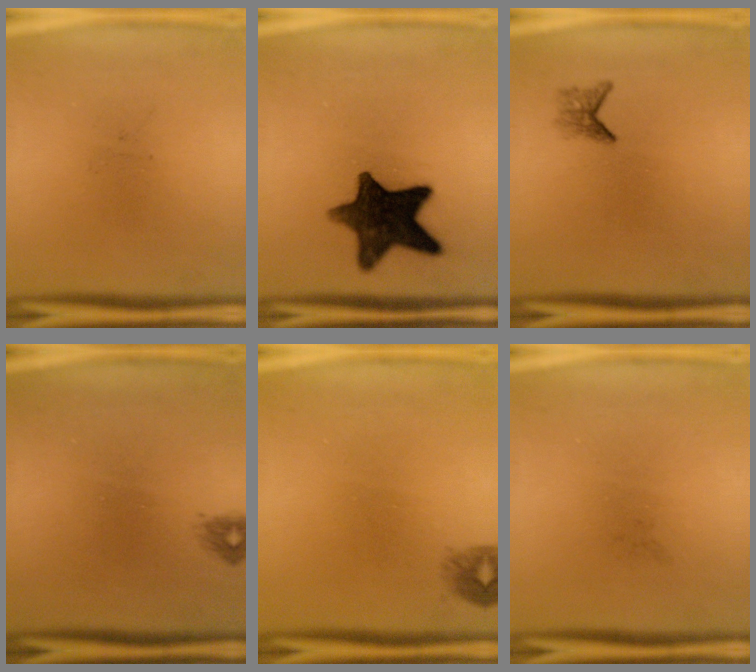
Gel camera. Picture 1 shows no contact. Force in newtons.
{"total": 13.6}
{"total": 1.6}
{"total": 0.9}
{"total": 1.2}
{"total": 0.0}